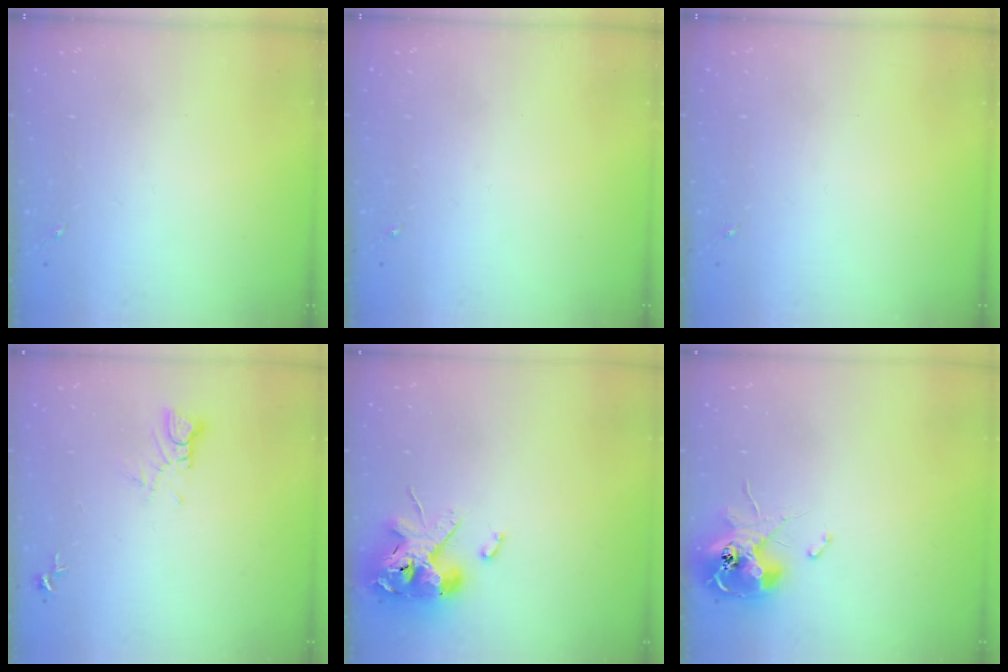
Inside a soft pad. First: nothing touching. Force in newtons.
{"total": 0.0}
{"total": 0.0}
{"total": 3.6, "press": 3.6, "slide": 0.2}
{"total": 14.4, "press": 14.3, "slide": 2.2}
{"total": 12.7, "press": 12.6, "slide": 1.5}